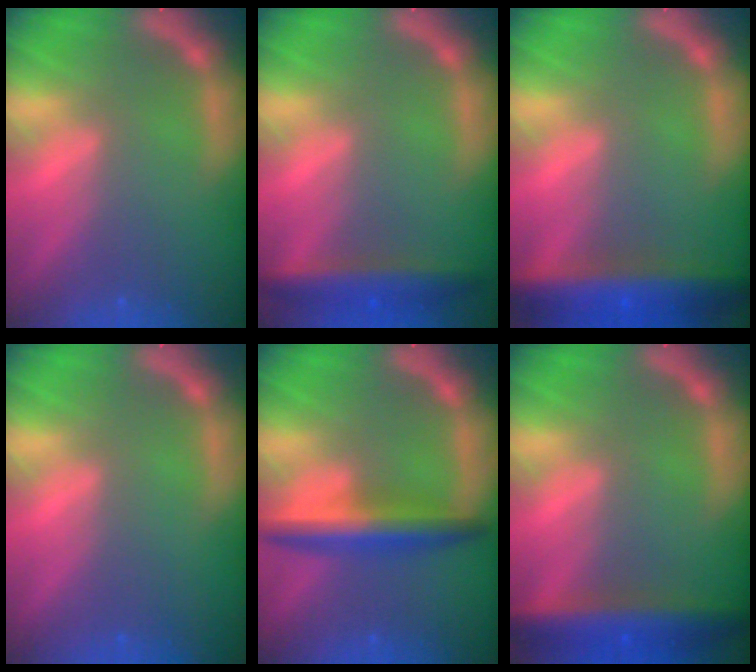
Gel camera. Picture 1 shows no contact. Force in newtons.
{"total": 4.5}
{"total": 8.0}
{"total": 0.0}
{"total": 5.0}
{"total": 6.4}